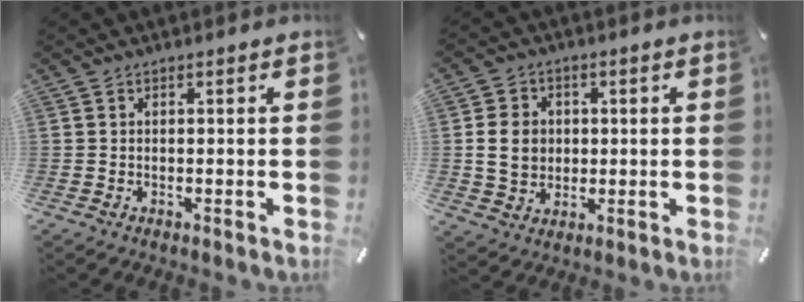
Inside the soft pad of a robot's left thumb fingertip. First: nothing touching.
{"total": 7.6, "force": [0.3, 6.8, 3.5], "torque": [-0.073, 0.008, 0.005]}